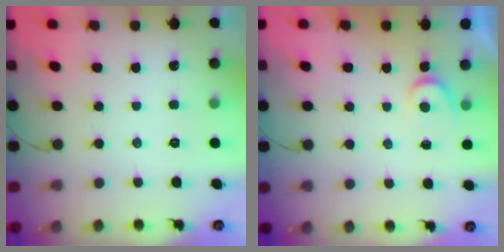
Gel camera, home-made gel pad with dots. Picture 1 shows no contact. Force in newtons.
{"total": 3.4, "press": 3.4, "slide": 0.4}